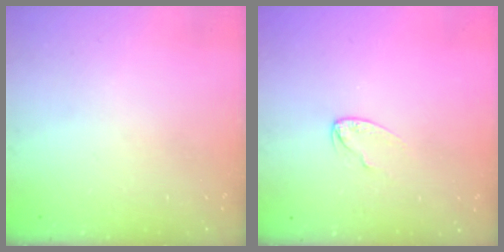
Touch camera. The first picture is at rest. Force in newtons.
{"total": 4.0, "press": 4.0, "slide": 0.3}